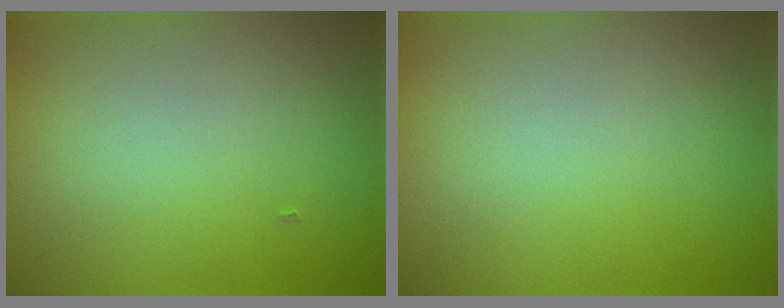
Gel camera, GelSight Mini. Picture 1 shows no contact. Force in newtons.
{"total": 0.0}